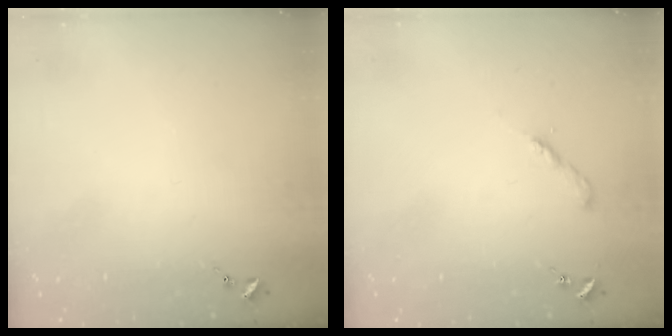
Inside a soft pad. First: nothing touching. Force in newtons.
{"total": 2.0, "press": 2.0, "slide": 0.2}